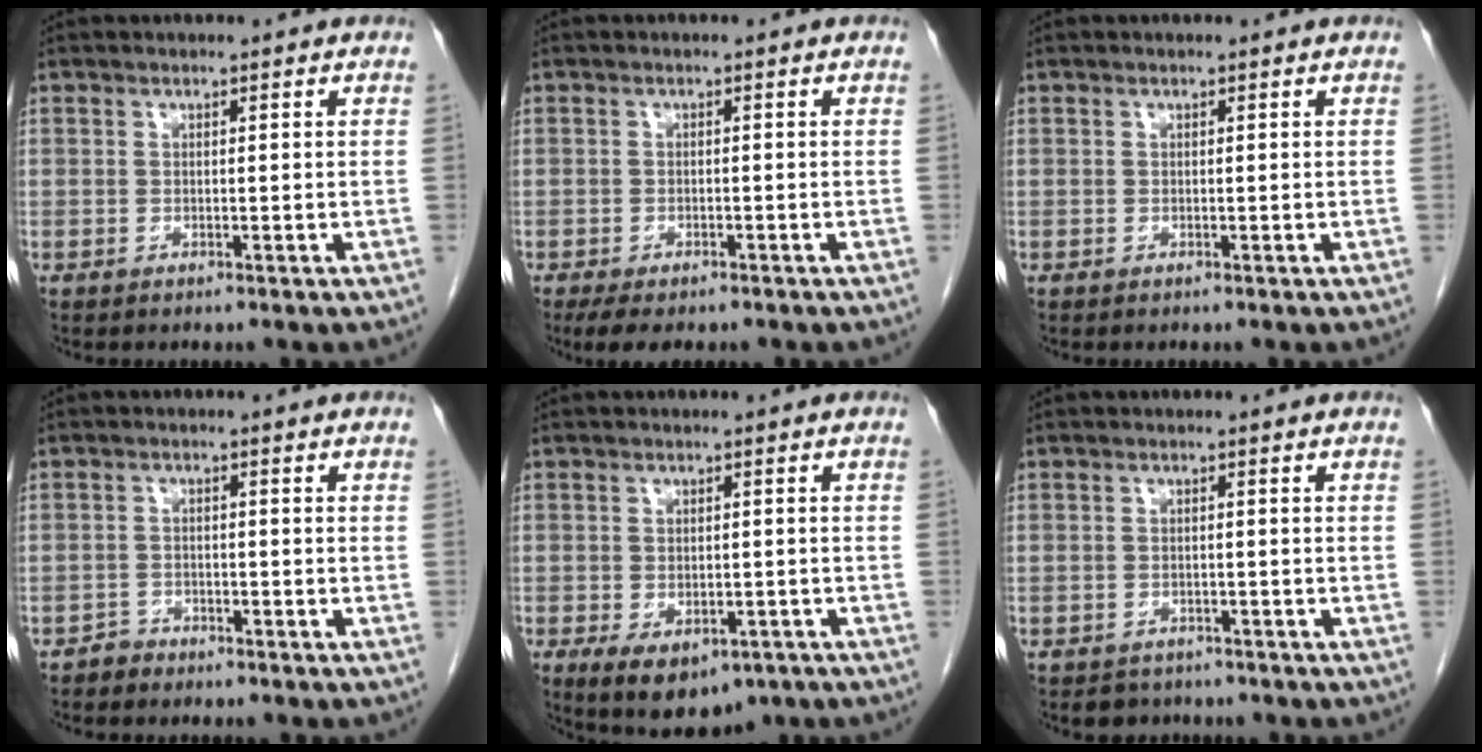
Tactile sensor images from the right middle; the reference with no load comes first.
{"total": 4.5, "force": [-3.4, 1.6, 2.6], "torque": [-0.043, -0.011, -0.049]}
{"total": 0.0}
{"total": 1.5, "force": [-1.3, 0.7, -0.2], "torque": [0.002, 0.004, -0.025]}
{"total": 9.0, "force": [-5.0, 5.1, 5.5], "torque": [-0.082, -0.008, -0.067]}
{"total": 2.5, "force": [-2.1, 1.3, -0.2], "torque": [-0.006, 0.002, -0.031]}